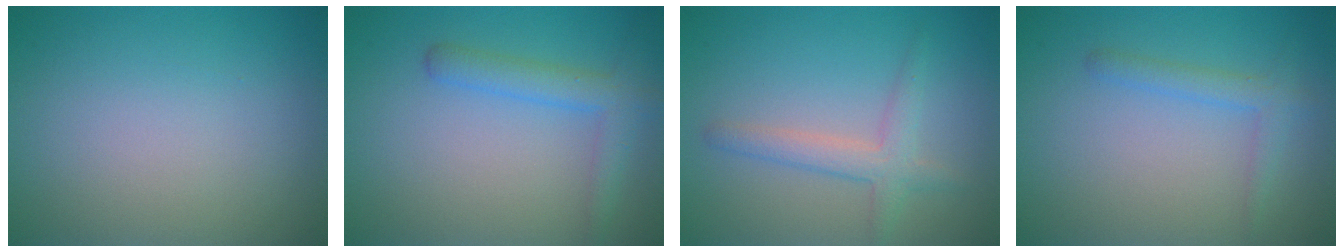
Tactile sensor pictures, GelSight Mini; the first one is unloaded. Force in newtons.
{"total": 3.0, "press": 3.0, "slide": 0.2}
{"total": 3.5, "press": 3.5, "slide": 0.0}
{"total": 1.9, "press": 1.9, "slide": 0.1}